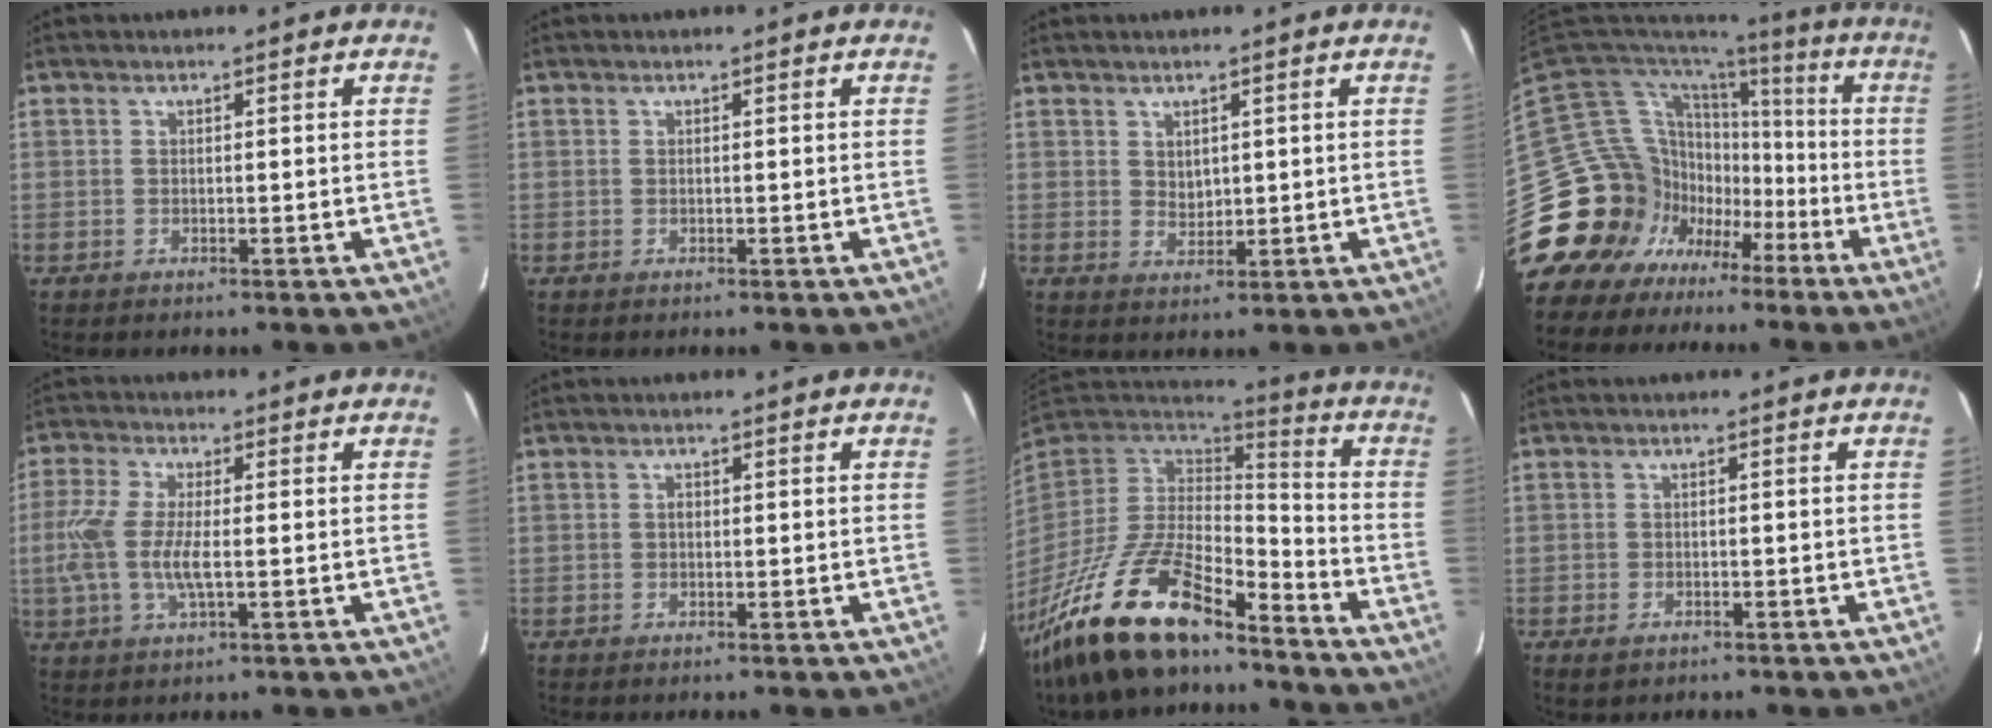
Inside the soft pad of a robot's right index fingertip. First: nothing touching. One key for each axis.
{"total": 0.0}
{"total": 2.4, "fx": 1.3, "fy": 1.8, "fz": 1.1, "tx": -0.014, "ty": -0.001, "tz": 0.026}
{"total": 16.3, "fx": -7.4, "fy": 14.0, "fz": 3.8, "tx": -0.095, "ty": 0.032, "tz": -0.121}
{"total": 8.7, "fx": -0.9, "fy": 2.8, "fz": 8.2, "tx": -0.178, "ty": -0.003, "tz": -0.021}
{"total": 0.7, "fx": 0.0, "fy": 0.6, "fz": 0.4, "tx": -0.005, "ty": 0.004, "tz": -0.001}
{"total": 22.4, "fx": -16.2, "fy": 7.0, "fz": 13.8, "tx": -0.280, "ty": -0.039, "tz": -0.292}
{"total": 2.5, "fx": -1.5, "fy": 1.5, "fz": 1.3, "tx": -0.026, "ty": -0.005, "tz": -0.024}